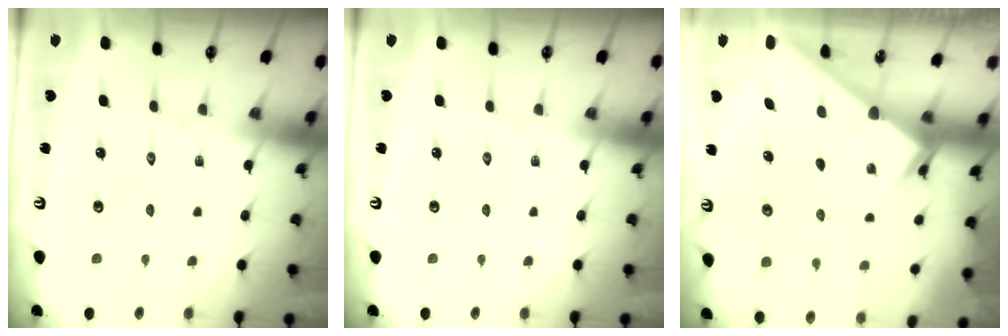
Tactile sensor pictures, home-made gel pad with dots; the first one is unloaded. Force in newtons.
{"total": 0.0}
{"total": 2.4, "press": 2.4, "slide": 0.3}